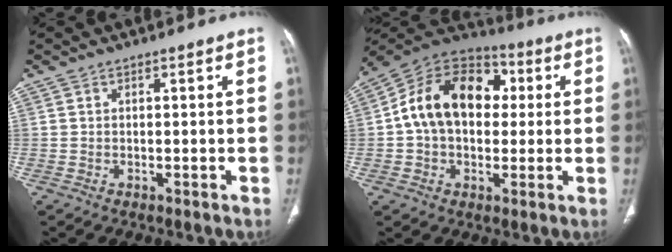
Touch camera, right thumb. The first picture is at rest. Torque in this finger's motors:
{"motor_torque": [0.91, 1.15, 0.99, -0.49, 0.33]}